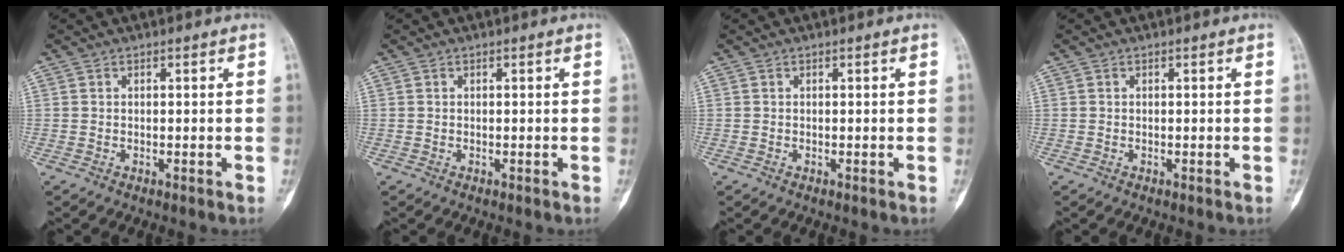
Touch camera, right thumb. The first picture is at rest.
{"total": 0.0}
{"total": 0.0}
{"total": 0.0}